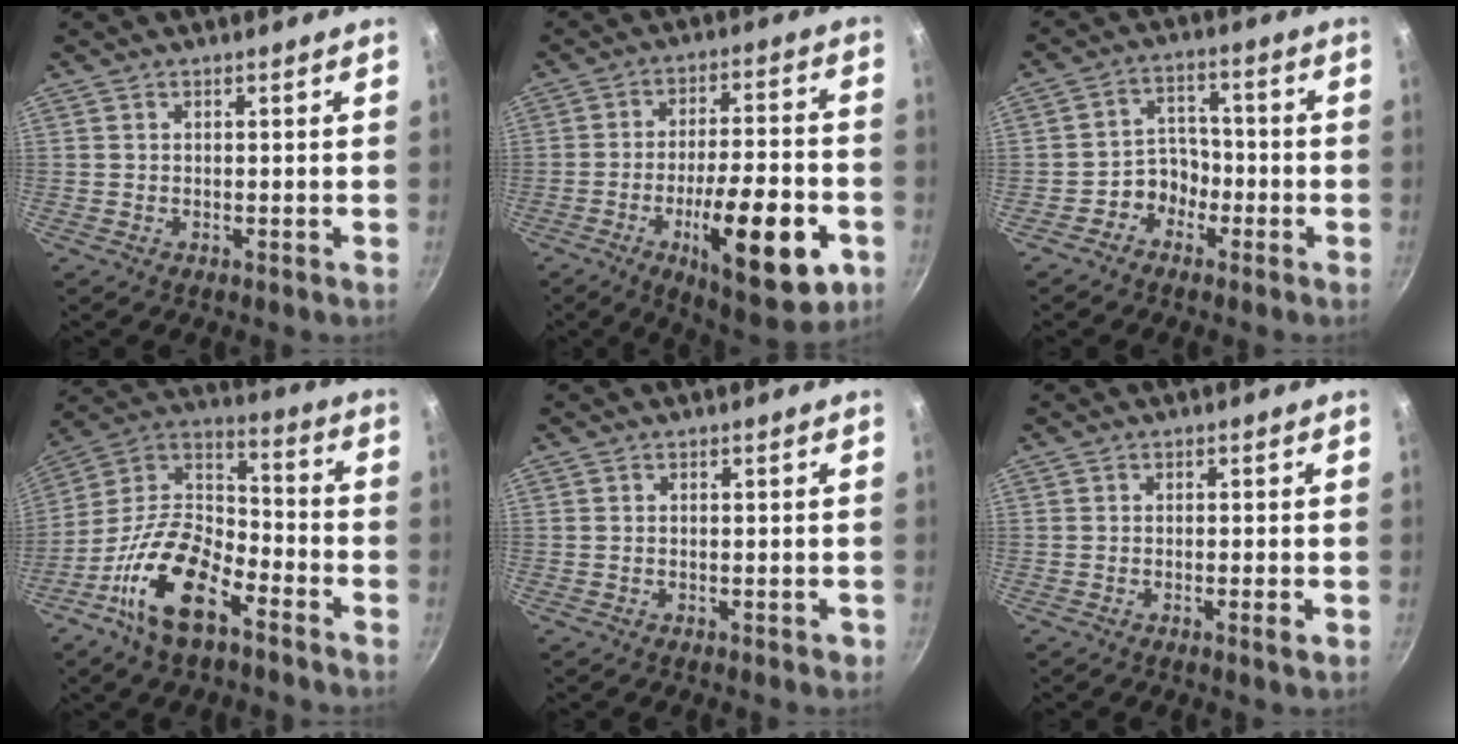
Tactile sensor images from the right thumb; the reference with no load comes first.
{"total": 20.4, "force": [-7.5, 6.6, 17.8], "torque": [-0.245, 0.027, -0.101]}
{"total": 5.6, "force": [-2.9, 4.5, 1.6], "torque": [0.016, 0.044, -0.052]}
{"total": 18.9, "force": [-9.9, 9.2, 13.2], "torque": [-0.230, 0.069, -0.207]}
{"total": 0.9, "force": [-0.3, 0.5, 0.7], "torque": [-0.007, 0.005, -0.003]}
{"total": 1.9, "force": [-0.7, 0.2, 1.7], "torque": [-0.034, 0.002, -0.012]}